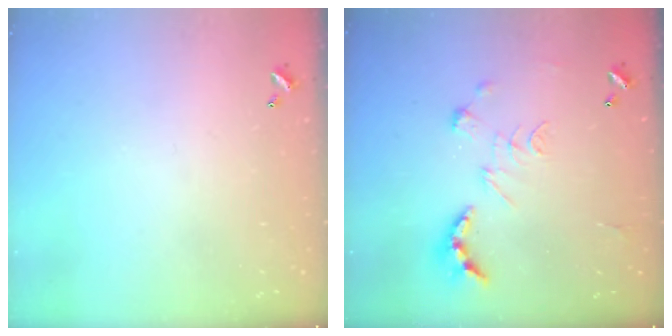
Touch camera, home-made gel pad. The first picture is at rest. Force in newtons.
{"total": 2.5, "press": 2.0, "slide": 1.5}